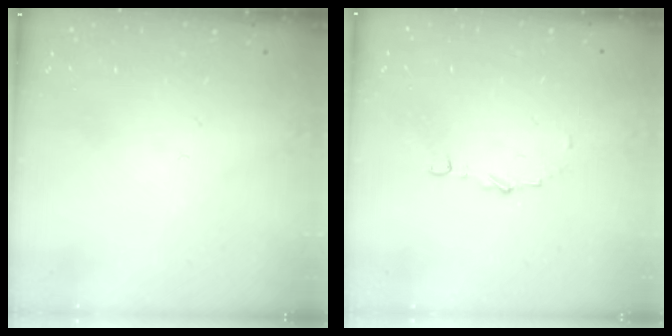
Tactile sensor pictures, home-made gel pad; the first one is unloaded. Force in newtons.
{"total": 3.7, "press": 3.7, "slide": 0.3}